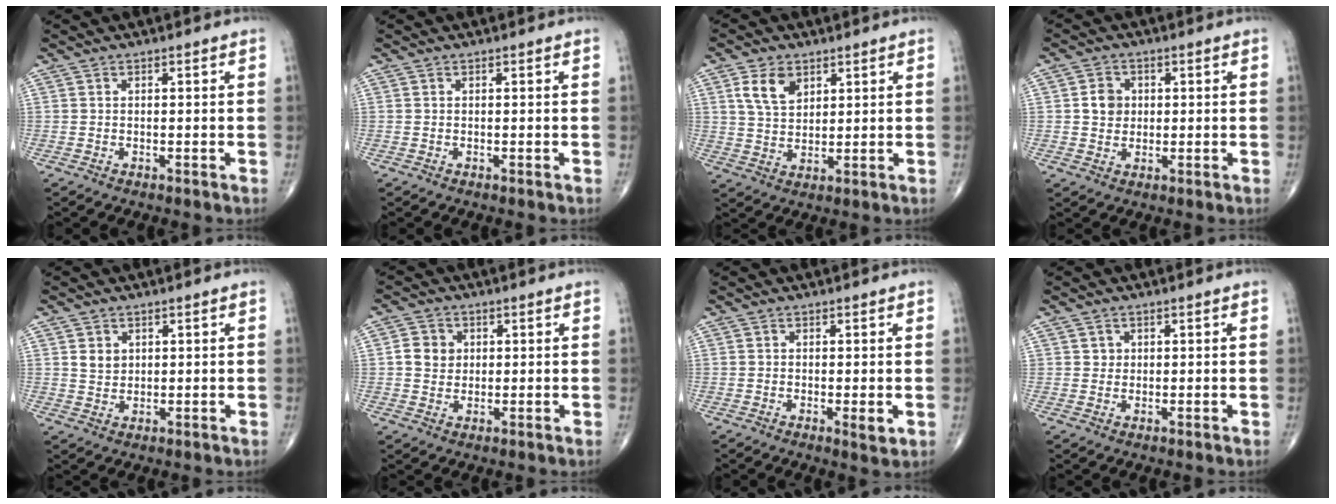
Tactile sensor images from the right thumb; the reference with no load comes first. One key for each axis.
{"total": 0.0}
{"total": 6.8, "fx": 3.2, "fy": 4.3, "fz": 4.2, "tx": -0.064, "ty": -0.015, "tz": 0.064}
{"total": 4.3, "fx": 0.6, "fy": 3.7, "fz": 2.0, "tx": -0.016, "ty": 0.001, "tz": 0.007}
{"total": 3.0, "fx": 1.0, "fy": 2.4, "fz": 1.4, "tx": -0.013, "ty": -0.008, "tz": 0.022}
{"total": 4.7, "fx": 0.7, "fy": 4.2, "fz": 2.0, "tx": -0.014, "ty": 0.001, "tz": 0.009}
{"total": 2.2, "fx": -0.4, "fy": 0.6, "fz": 2.1, "tx": -0.036, "ty": -0.008, "tz": -0.010}
{"total": 1.6, "fx": 0.5, "fy": 1.5, "fz": 0.3, "tx": 0.005, "ty": 0.000, "tz": 0.005}